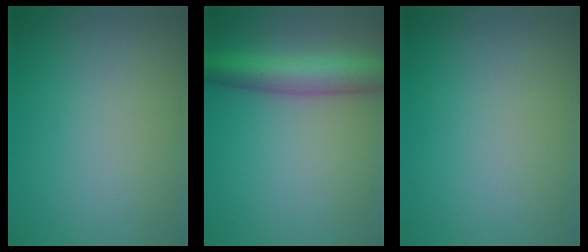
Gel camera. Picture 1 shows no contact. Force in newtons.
{"total": 5.7, "press": 5.7, "slide": 0.2}
{"total": 0.0}